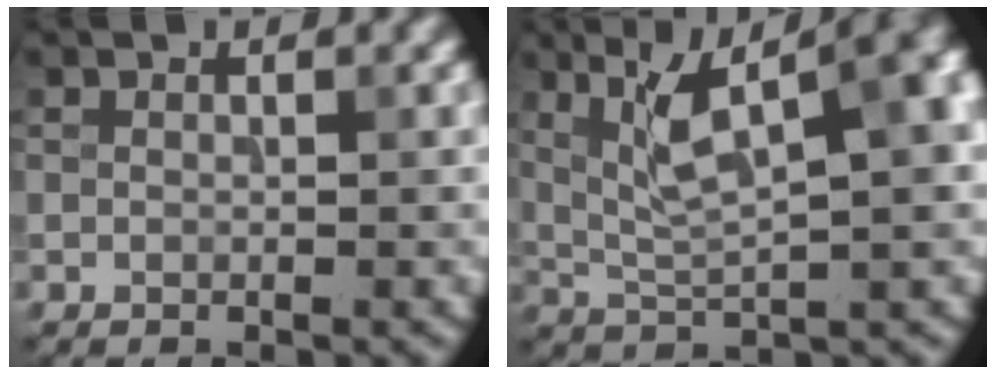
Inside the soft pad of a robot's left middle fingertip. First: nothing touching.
{"total": 10.7, "force": [3.6, 3.6, 9.4], "torque": [-0.154, 0.020, 0.062]}